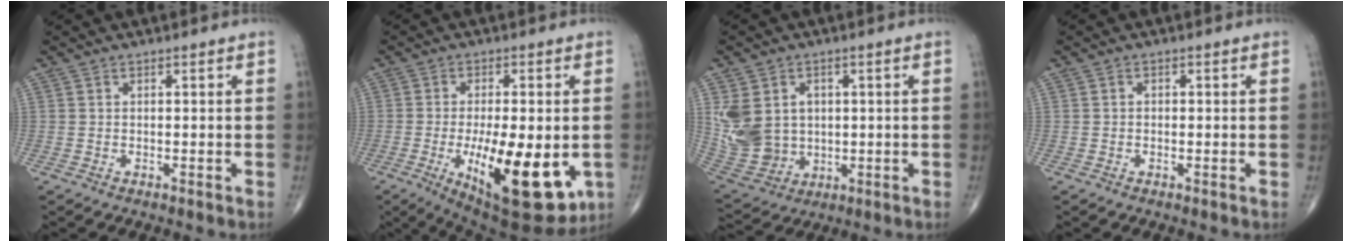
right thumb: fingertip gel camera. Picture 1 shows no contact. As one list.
[{"total": 20.1, "force": [-5.0, 7.7, 17.9], "torque": [-0.249, -0.022, -0.053]}, {"total": 12.6, "force": [1.8, 10.2, 7.2], "torque": [-0.132, -0.003, 0.059]}, {"total": 0.7, "force": [-0.1, 0.5, 0.4], "torque": [-0.001, 0.002, -0.007]}]